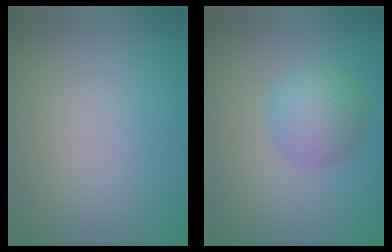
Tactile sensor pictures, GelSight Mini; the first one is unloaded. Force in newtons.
{"total": 3.4, "press": 3.4, "slide": 0.1}